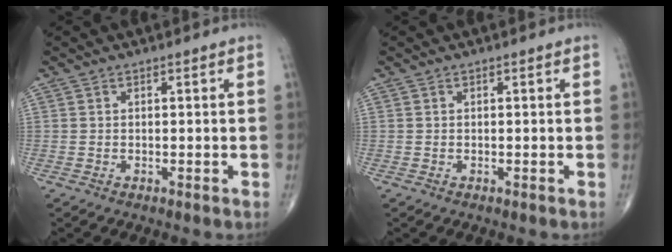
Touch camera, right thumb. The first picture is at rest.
{"total": 0.0}